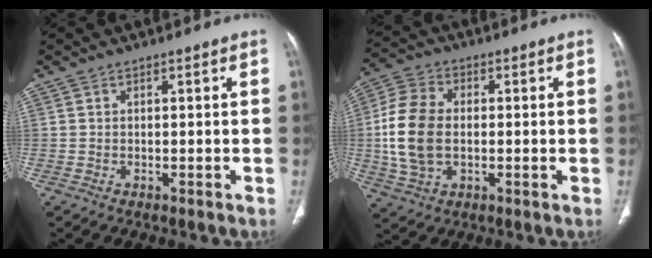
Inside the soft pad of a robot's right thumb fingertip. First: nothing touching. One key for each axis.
{"total": 12.6, "fx": -0.2, "fy": 8.1, "fz": 9.6, "tx": -0.203, "ty": 0.011, "tz": -0.004}